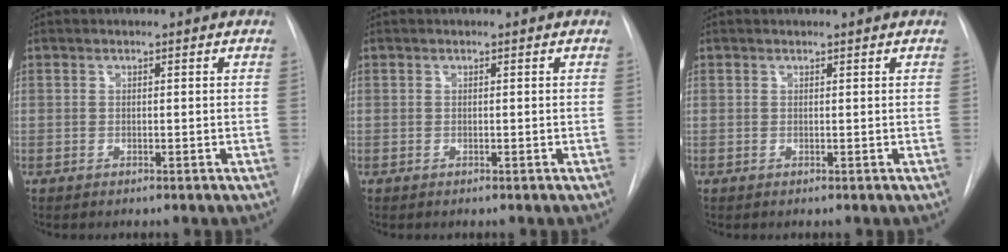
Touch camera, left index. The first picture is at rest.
{"total": 0.0}
{"total": 0.8, "force": [0.7, -0.1, 0.3], "torque": [-0.008, 0.007, 0.015]}